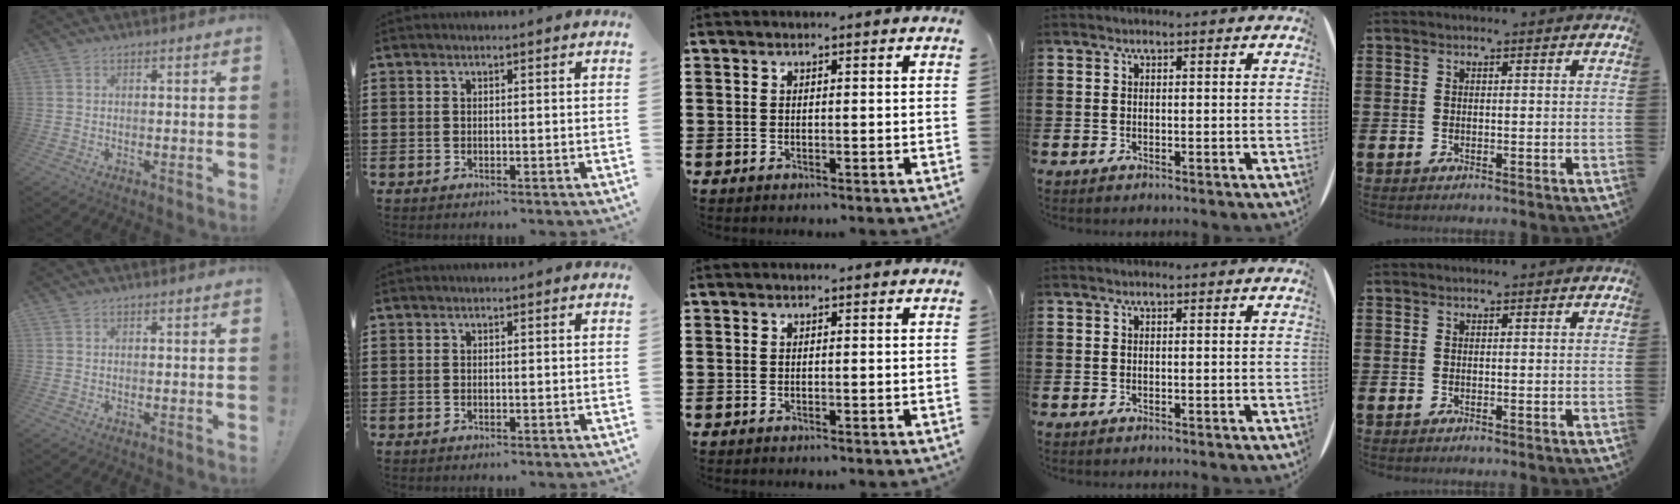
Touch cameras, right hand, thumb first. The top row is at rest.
{}